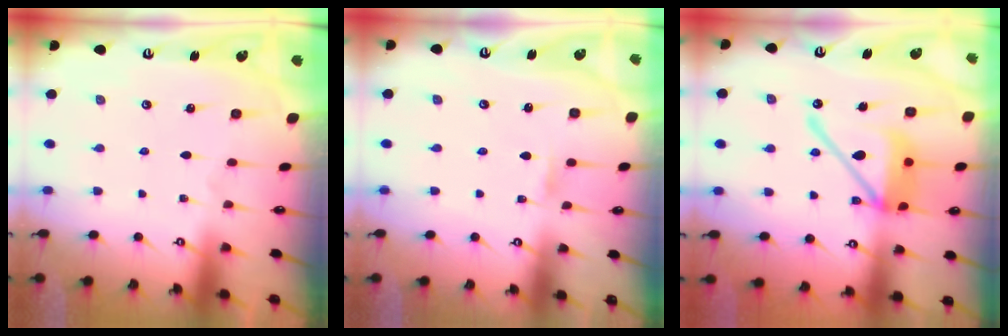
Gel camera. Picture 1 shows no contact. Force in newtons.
{"total": 1.3, "press": 1.3, "slide": 0.1}
{"total": 16.4, "press": 16.3, "slide": 1.9}